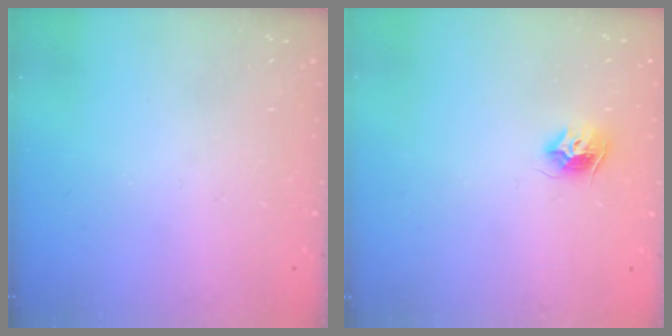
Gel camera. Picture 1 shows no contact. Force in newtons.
{"total": 8.0, "press": 7.9, "slide": 0.5}